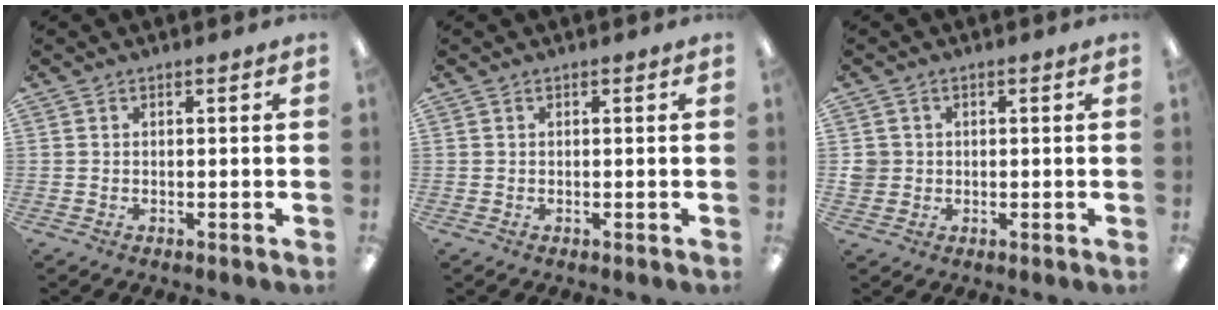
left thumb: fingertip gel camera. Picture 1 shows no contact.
{"total": 0.0}
{"total": 2.8, "force": [0.1, 2.8, 0.3], "torque": [-0.013, 0.004, 0.001]}